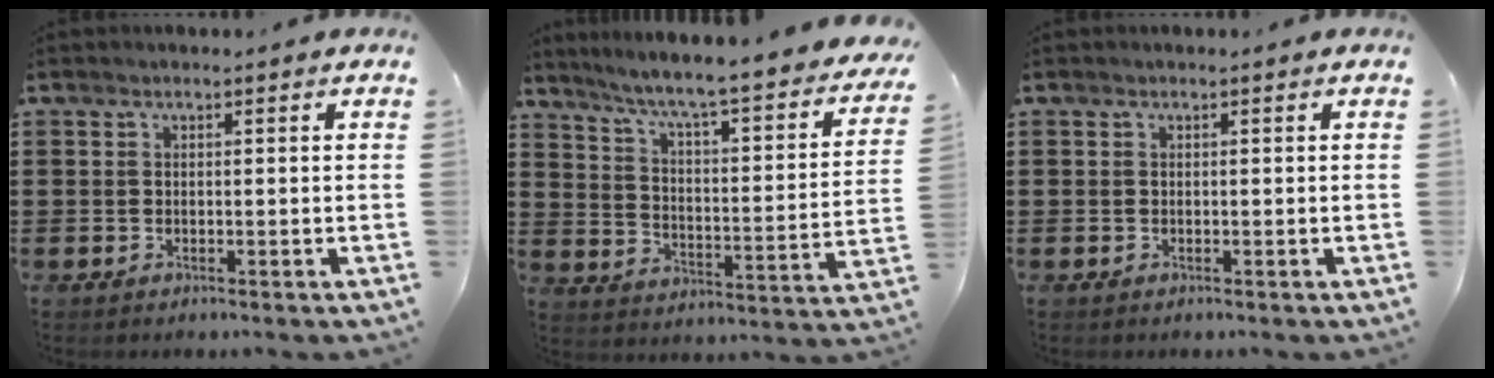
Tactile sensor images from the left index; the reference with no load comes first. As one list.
[{"total": 5.1, "force": [4.0, -0.6, 3.1], "torque": [-0.079, -0.048, 0.055]}, {"total": 0.0}]